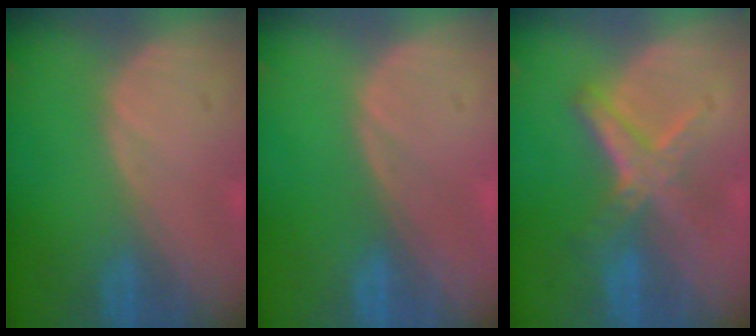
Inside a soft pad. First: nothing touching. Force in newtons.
{"total": 0.0}
{"total": 5.6, "press": 5.4, "slide": 1.8}